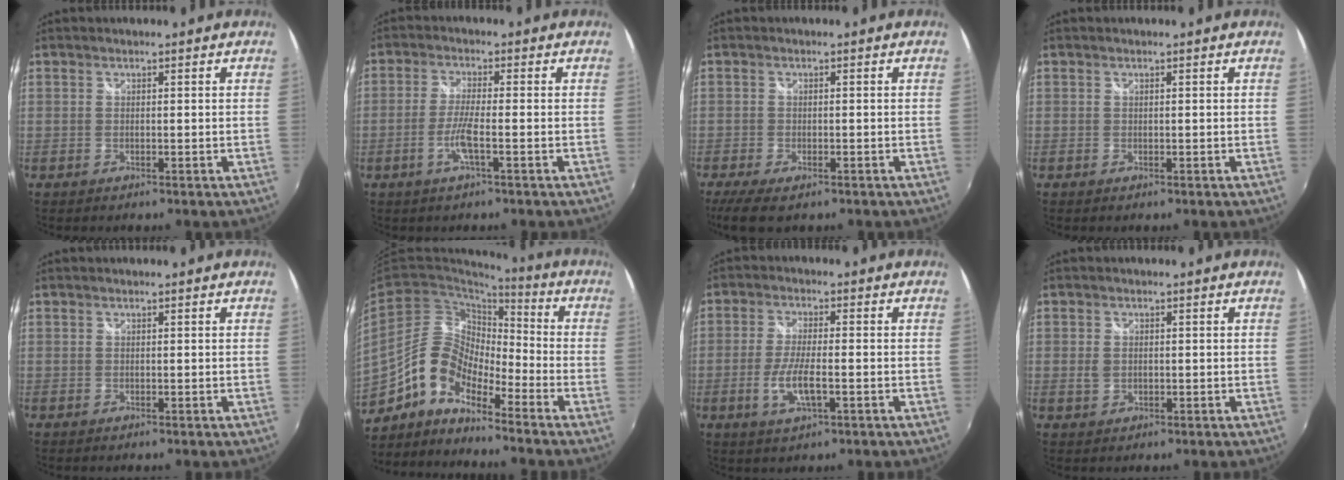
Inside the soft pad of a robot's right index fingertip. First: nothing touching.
{"total": 4.8, "force": [-2.0, 0.0, 4.4], "torque": [-0.095, -0.005, -0.040]}
{"total": 6.8, "force": [-4.6, 2.5, 4.2], "torque": [-0.102, -0.029, -0.081]}
{"total": 0.0}
{"total": 0.0}
{"total": 10.2, "force": [-7.1, 4.7, 5.6], "torque": [-0.108, 0.027, -0.150]}
{"total": 6.8, "force": [-2.2, 1.7, 6.2], "torque": [-0.129, -0.009, -0.042]}
{"total": 2.3, "force": [-0.1, 1.7, 1.5], "torque": [-0.029, -0.002, -0.002]}